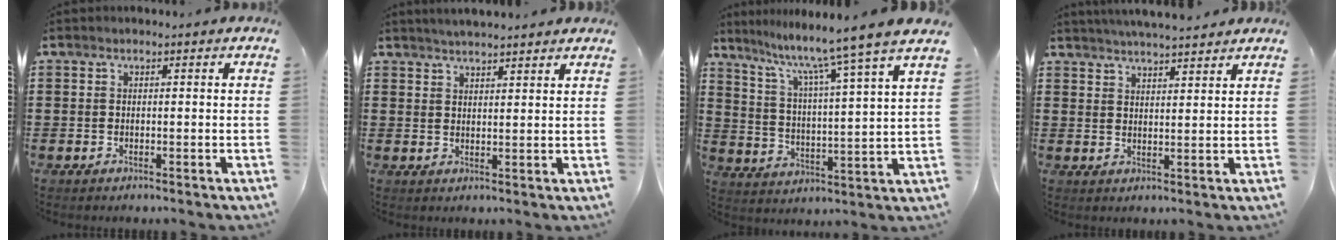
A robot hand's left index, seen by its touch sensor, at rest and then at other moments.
{"total": 2.5, "force": [2.5, -0.2, 0.4], "torque": [-0.013, -0.005, 0.047]}
{"total": 9.2, "force": [7.8, -1.7, 4.6], "torque": [-0.111, -0.062, 0.119]}
{"total": 3.7, "force": [3.6, -0.1, 0.6], "torque": [-0.024, -0.012, 0.066]}